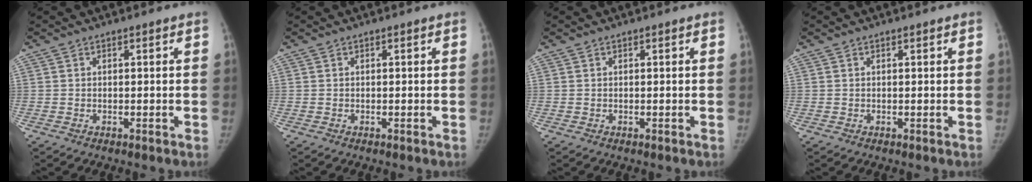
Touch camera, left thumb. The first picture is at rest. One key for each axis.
{"total": 0.0}
{"total": 0.0}
{"total": 0.0}